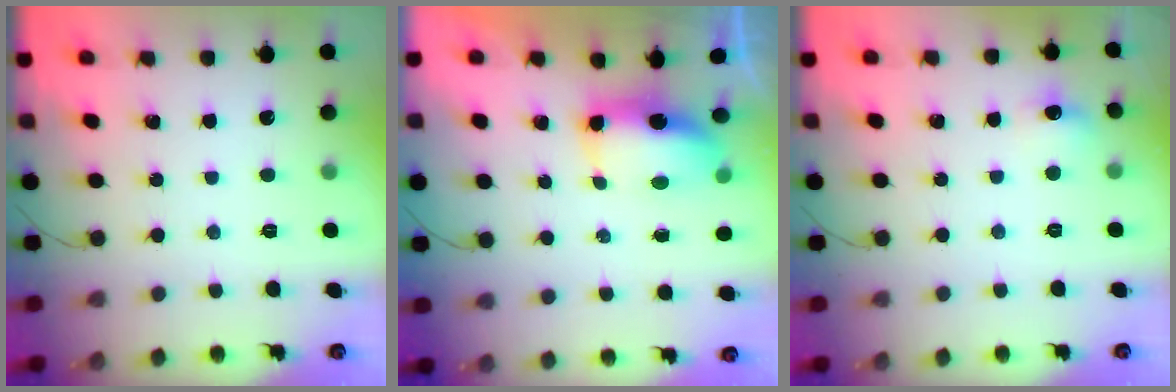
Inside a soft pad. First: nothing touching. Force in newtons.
{"total": 7.1, "press": 7.0, "slide": 1.1}
{"total": 6.6, "press": 6.4, "slide": 1.8}